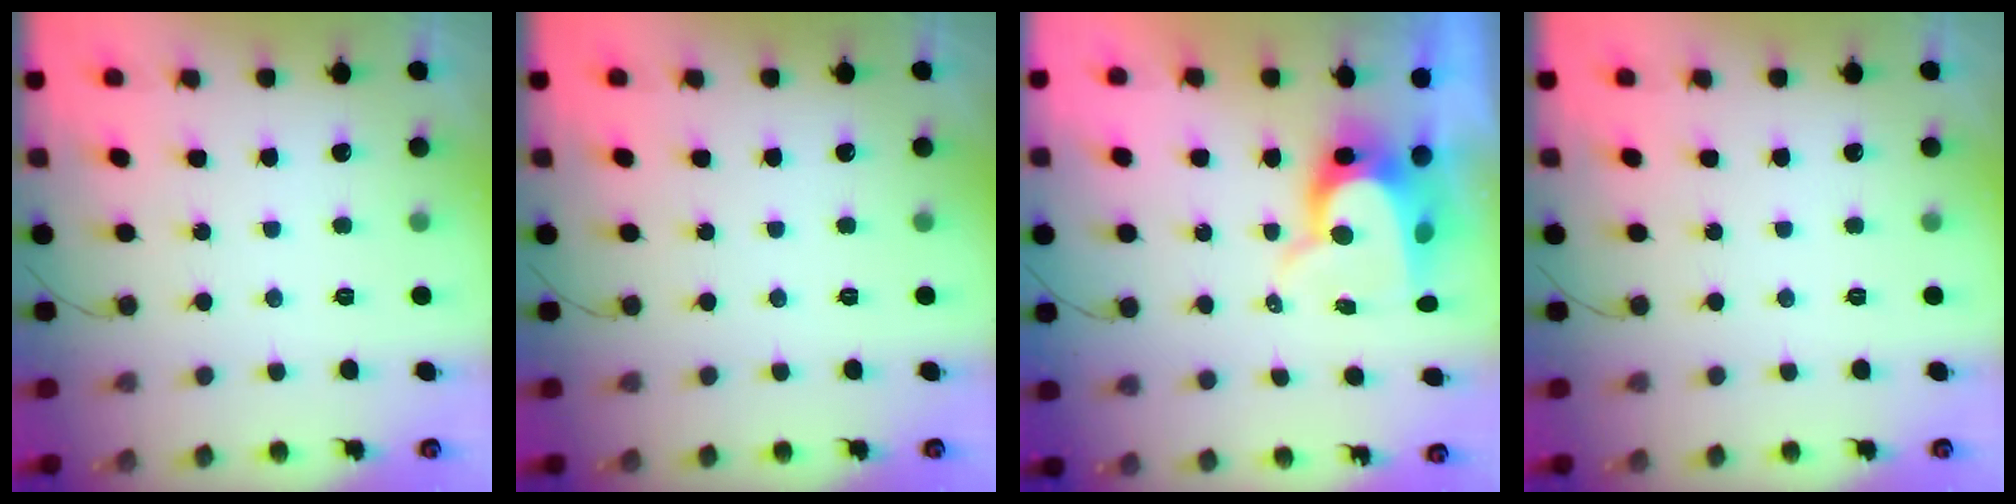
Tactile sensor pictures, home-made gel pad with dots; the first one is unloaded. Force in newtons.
{"total": 0.0}
{"total": 9.8, "press": 9.8, "slide": 0.7}
{"total": 0.0}